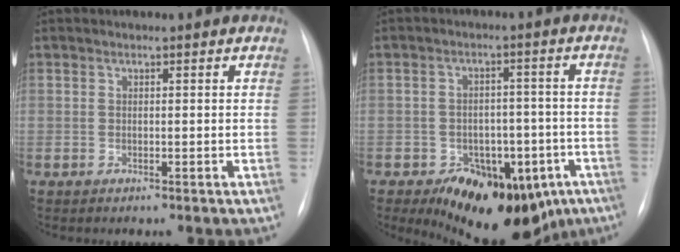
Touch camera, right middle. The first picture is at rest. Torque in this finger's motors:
{"motor_torque": [0.90, -1.00, 0.26, 0.13]}